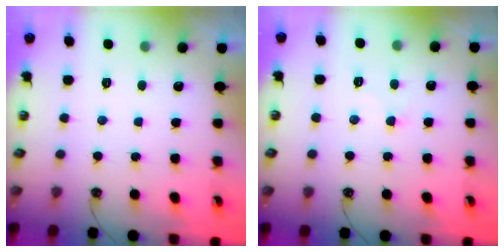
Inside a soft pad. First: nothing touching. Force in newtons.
{"total": 1.5, "press": 1.4, "slide": 0.4}